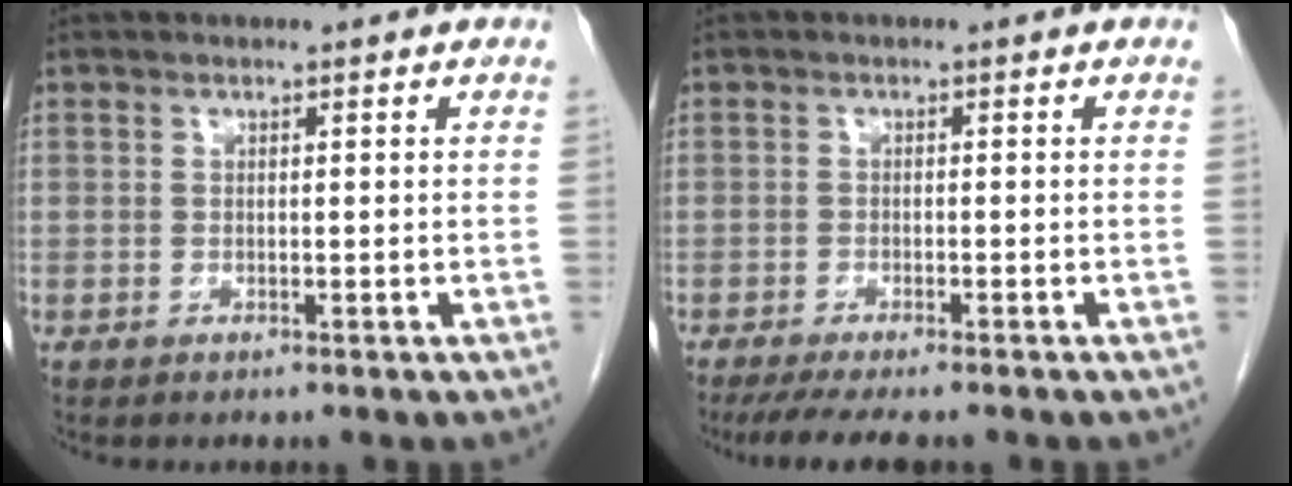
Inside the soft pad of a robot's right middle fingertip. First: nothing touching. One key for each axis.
{"total": 7.4, "fx": -6.2, "fy": 1.1, "fz": 4.0, "tx": -0.054, "ty": -0.013, "tz": -0.095}